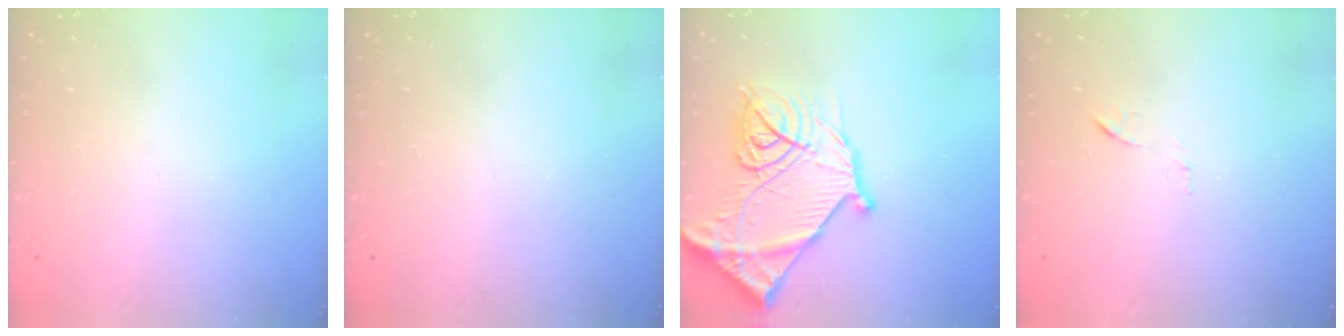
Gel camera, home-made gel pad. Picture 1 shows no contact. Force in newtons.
{"total": 0.0}
{"total": 21.2, "press": 21.1, "slide": 1.9}
{"total": 6.5, "press": 6.5, "slide": 0.5}